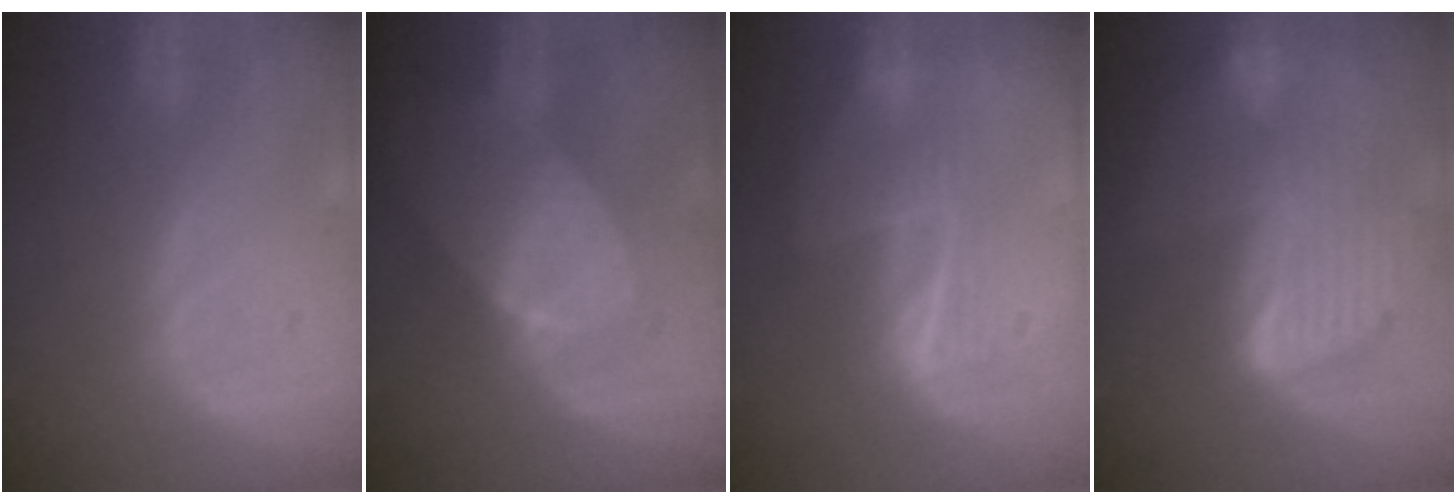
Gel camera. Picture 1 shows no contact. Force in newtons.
{"total": 7.8, "press": 7.0, "slide": 3.4}
{"total": 6.8, "press": 5.6, "slide": 4.0}
{"total": 10.0, "press": 8.6, "slide": 5.0}